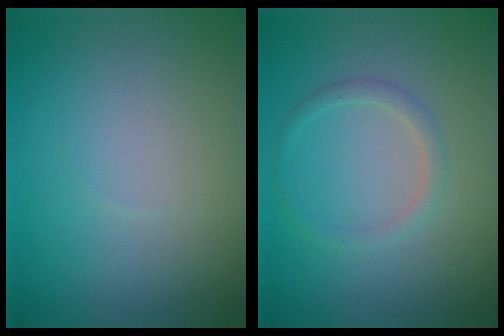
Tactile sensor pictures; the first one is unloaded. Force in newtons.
{"total": 1.3, "press": 1.3, "slide": 0.1}